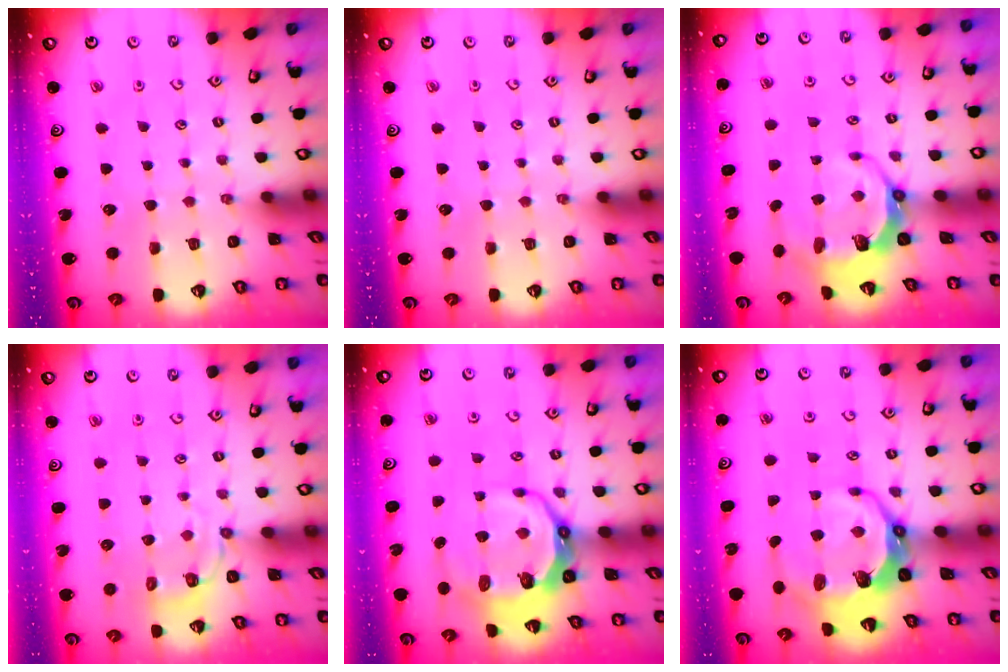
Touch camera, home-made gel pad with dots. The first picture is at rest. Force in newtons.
{"total": 0.0}
{"total": 8.1, "press": 6.9, "slide": 4.3}
{"total": 3.0, "press": 1.8, "slide": 2.4}
{"total": 11.1, "press": 10.3, "slide": 4.2}
{"total": 10.8, "press": 9.5, "slide": 5.2}